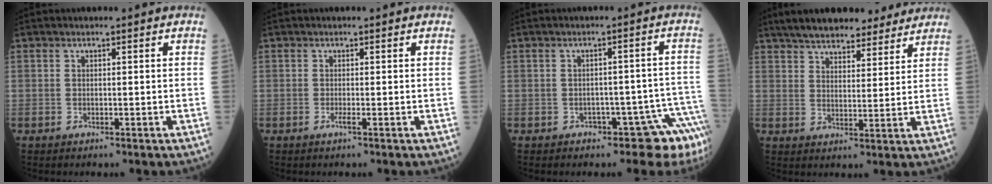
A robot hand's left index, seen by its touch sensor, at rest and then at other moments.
{"total": 0.6, "force": [-0.4, -0.1, 0.4], "torque": [-0.007, -0.001, -0.008]}
{"total": 7.7, "force": [-5.7, 3.5, 3.8], "torque": [-0.019, 0.038, -0.068]}
{"total": 15.2, "force": [13.0, 4.6, 6.2], "torque": [-0.091, 0.029, 0.190]}